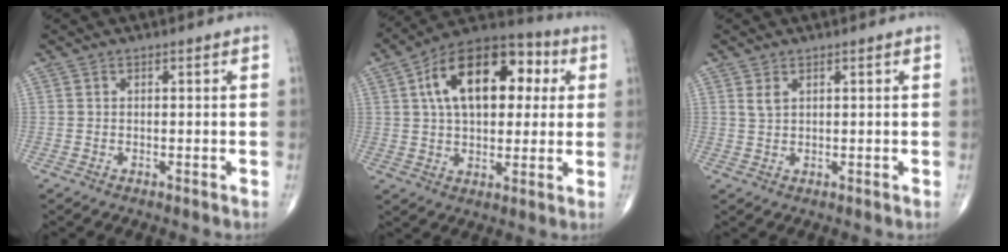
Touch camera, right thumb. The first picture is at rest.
{"total": 20.0, "force": [5.1, 11.5, 15.6], "torque": [-0.213, 0.022, 0.071]}
{"total": 1.6, "force": [0.9, 0.8, 1.1], "torque": [-0.022, 0.001, 0.024]}